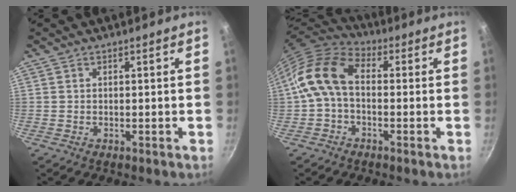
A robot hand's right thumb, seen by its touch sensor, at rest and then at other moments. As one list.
[{"total": 11.9, "force": [0.2, 7.5, 9.3], "torque": [-0.179, 0.033, -0.011]}]